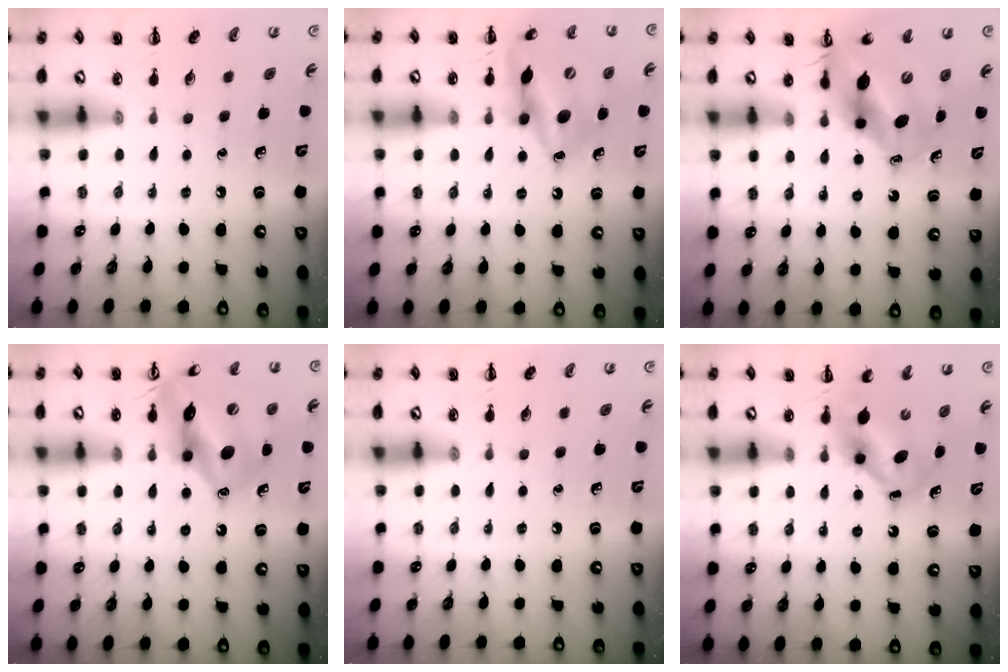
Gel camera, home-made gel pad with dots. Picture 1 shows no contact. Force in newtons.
{"total": 16.0, "press": 15.7, "slide": 3.1}
{"total": 12.5, "press": 11.9, "slide": 3.8}
{"total": 16.1, "press": 15.8, "slide": 2.7}
{"total": 0.0}
{"total": 6.6, "press": 6.5, "slide": 1.2}